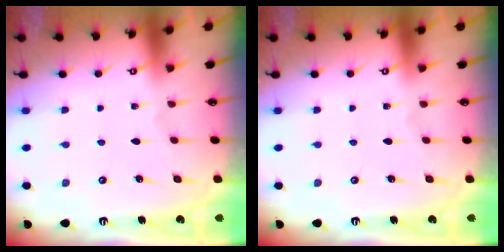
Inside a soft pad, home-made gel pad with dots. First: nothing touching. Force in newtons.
{"total": 0.0}